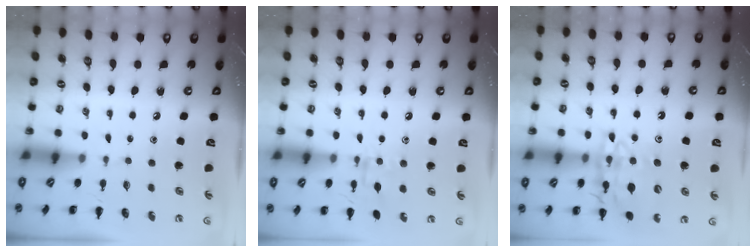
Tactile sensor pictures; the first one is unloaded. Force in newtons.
{"total": 7.9, "press": 7.8, "slide": 0.8}
{"total": 17.9, "press": 17.7, "slide": 2.8}